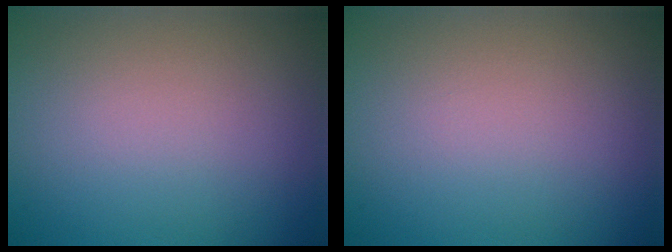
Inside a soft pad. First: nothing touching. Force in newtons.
{"total": 0.0}